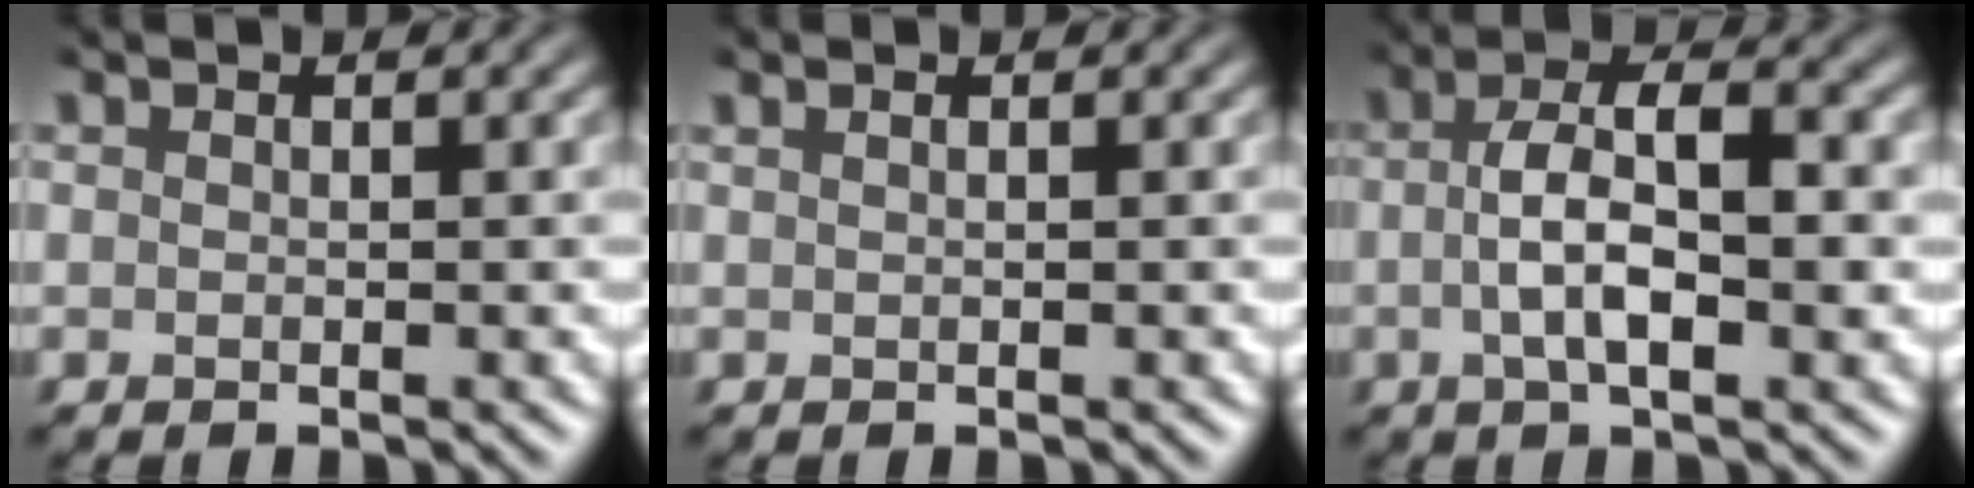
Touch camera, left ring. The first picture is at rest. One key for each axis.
{"total": 0.7, "fx": 0.4, "fy": 0.0, "fz": 0.5, "tx": -0.014, "ty": 0.003, "tz": 0.011}
{"total": 6.1, "fx": -0.4, "fy": 2.1, "fz": 5.7, "tx": -0.109, "ty": 0.005, "tz": -0.009}